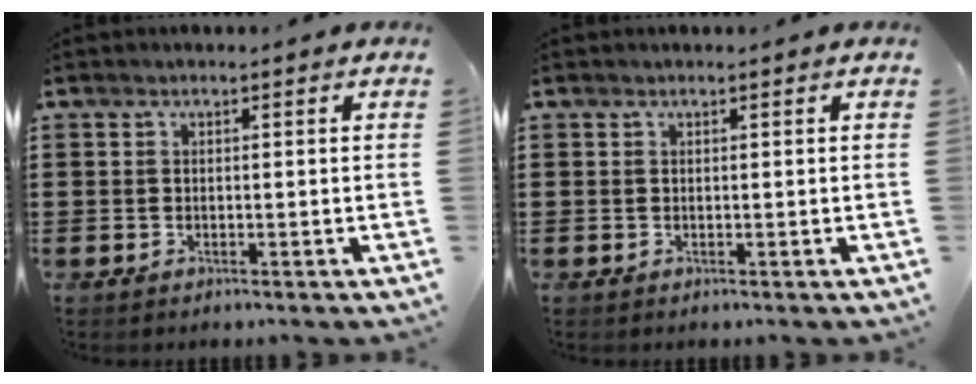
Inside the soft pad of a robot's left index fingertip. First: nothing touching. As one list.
[{"total": 0.0}]